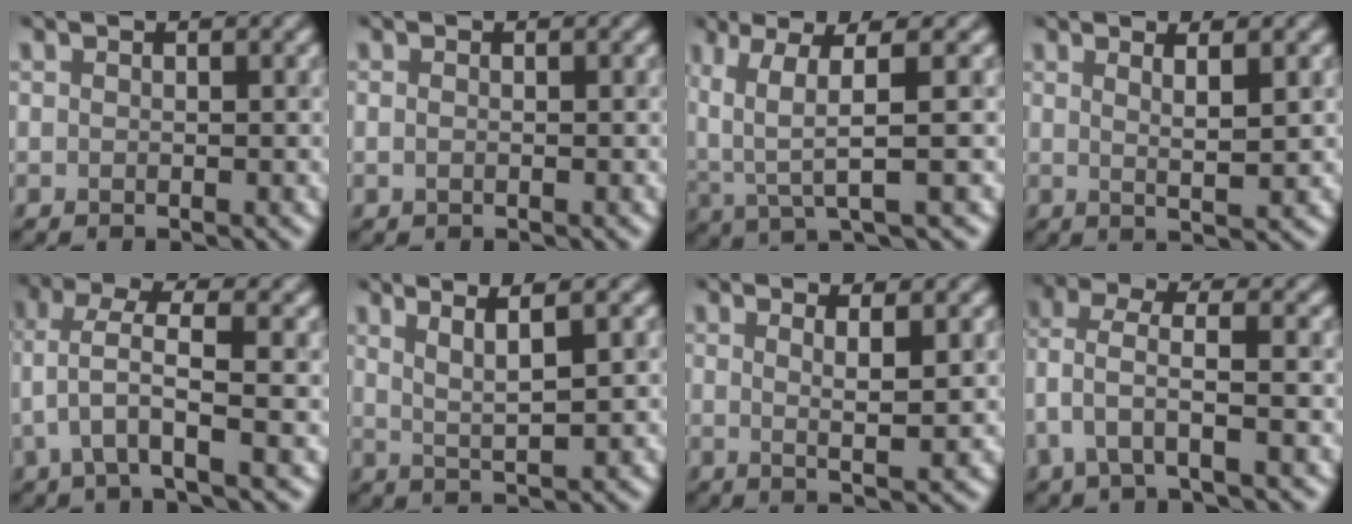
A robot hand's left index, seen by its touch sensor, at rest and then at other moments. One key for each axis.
{"total": 0.6, "fx": -0.1, "fy": 0.4, "fz": 0.4, "tx": -0.009, "ty": -0.002, "tz": -0.001}
{"total": 5.1, "fx": 1.2, "fy": 1.0, "fz": 4.8, "tx": -0.101, "ty": -0.002, "tz": 0.028}
{"total": 2.9, "fx": 1.0, "fy": 0.6, "fz": 2.7, "tx": -0.038, "ty": 0.006, "tz": 0.014}
{"total": 4.0, "fx": -0.2, "fy": 0.9, "fz": 3.9, "tx": -0.083, "ty": 0.016, "tz": -0.005}
{"total": 3.5, "fx": 1.6, "fy": 0.5, "fz": 3.0, "tx": -0.050, "ty": 0.002, "tz": 0.037}
{"total": 3.2, "fx": 0.7, "fy": 0.6, "fz": 3.0, "tx": -0.046, "ty": -0.001, "tz": 0.013}
{"total": 3.2, "fx": -0.3, "fy": 1.1, "fz": 3.0, "tx": -0.072, "ty": 0.012, "tz": -0.009}